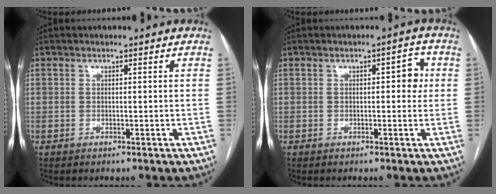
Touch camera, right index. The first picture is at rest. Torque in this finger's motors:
{"motor_torque": [0.28, 0.10, 0.03, 0.02]}